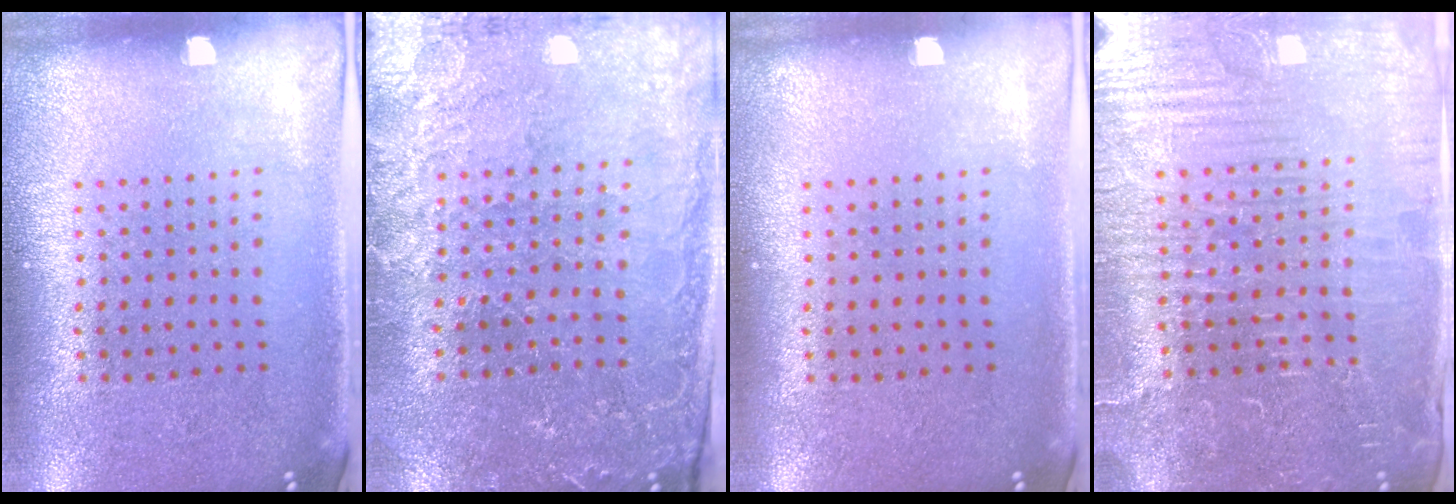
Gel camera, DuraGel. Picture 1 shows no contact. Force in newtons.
{"total": 1.2, "press": 1.2, "slide": 0.4}
{"total": 0.0}
{"total": 4.7, "press": 4.5, "slide": 1.5}